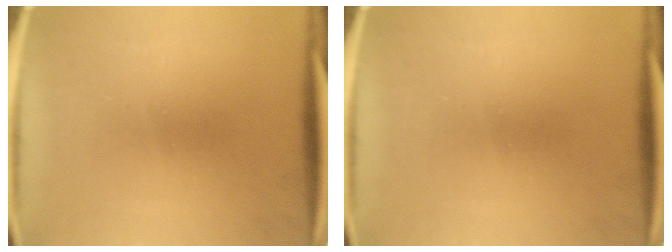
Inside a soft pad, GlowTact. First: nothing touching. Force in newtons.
{"total": 0.0}